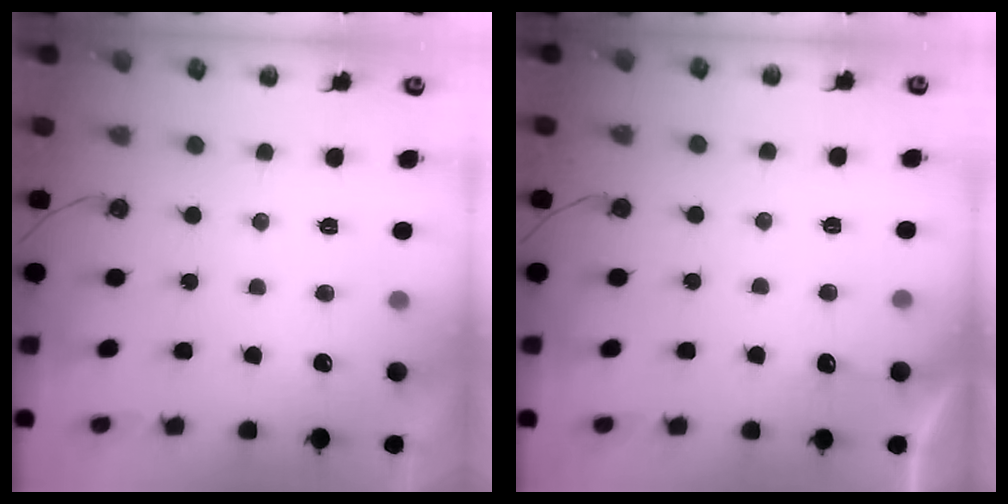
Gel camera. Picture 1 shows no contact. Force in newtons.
{"total": 2.7, "press": 2.7, "slide": 0.3}